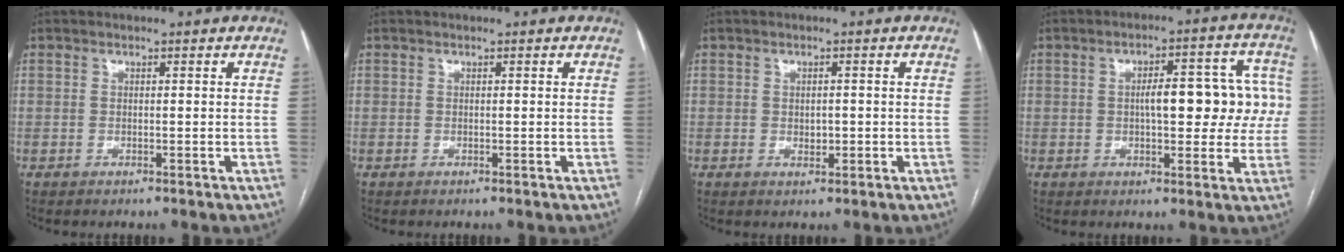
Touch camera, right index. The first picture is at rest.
{"total": 0.0}
{"total": 1.9, "force": [-0.2, 1.2, 1.5], "torque": [-0.023, 0.000, 0.001]}
{"total": 11.3, "force": [0.8, 4.4, 10.4], "torque": [-0.124, 0.040, 0.013]}